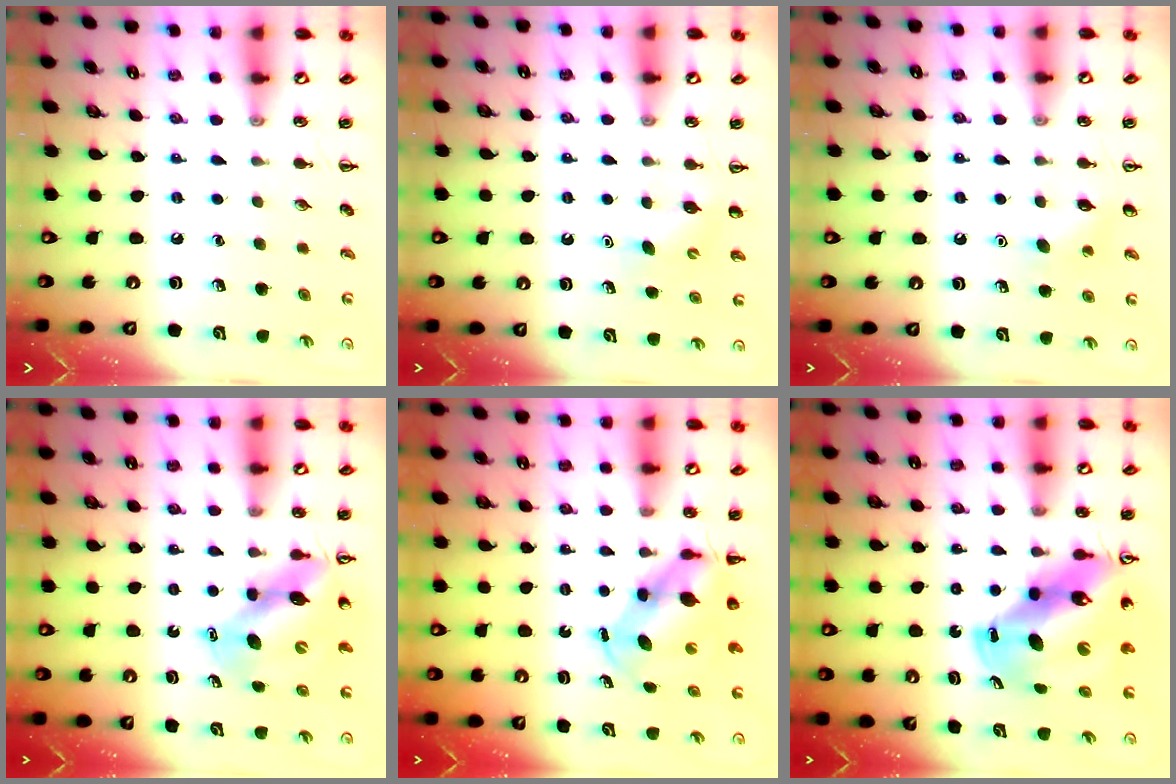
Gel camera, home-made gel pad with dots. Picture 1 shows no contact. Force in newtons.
{"total": 4.2, "press": 4.1, "slide": 1.0}
{"total": 6.3, "press": 6.1, "slide": 1.5}
{"total": 11.0, "press": 10.4, "slide": 3.4}
{"total": 5.6, "press": 5.5, "slide": 1.3}
{"total": 16.7, "press": 15.9, "slide": 5.1}